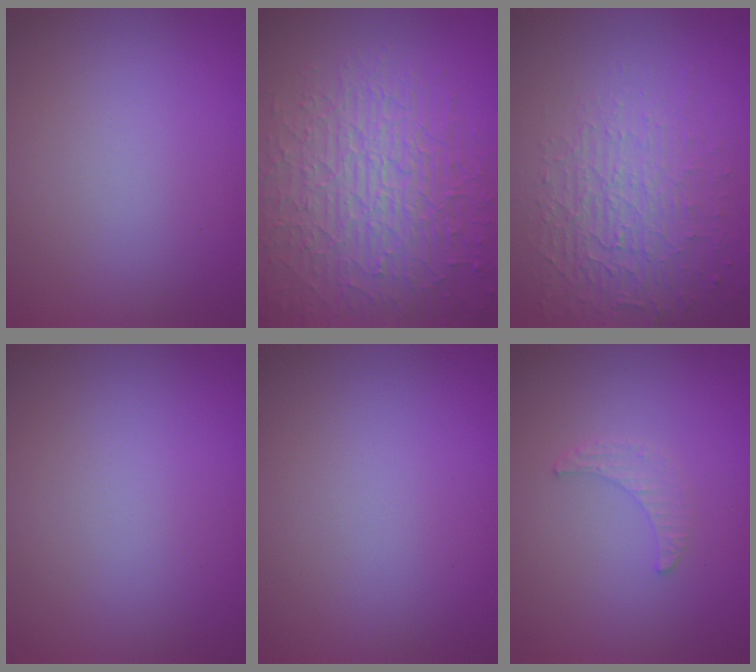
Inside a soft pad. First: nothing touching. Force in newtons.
{"total": 8.6, "press": 6.1, "slide": 6.1}
{"total": 5.5, "press": 3.2, "slide": 4.5}
{"total": 0.0}
{"total": 0.0}
{"total": 1.3, "press": 1.3, "slide": 0.4}